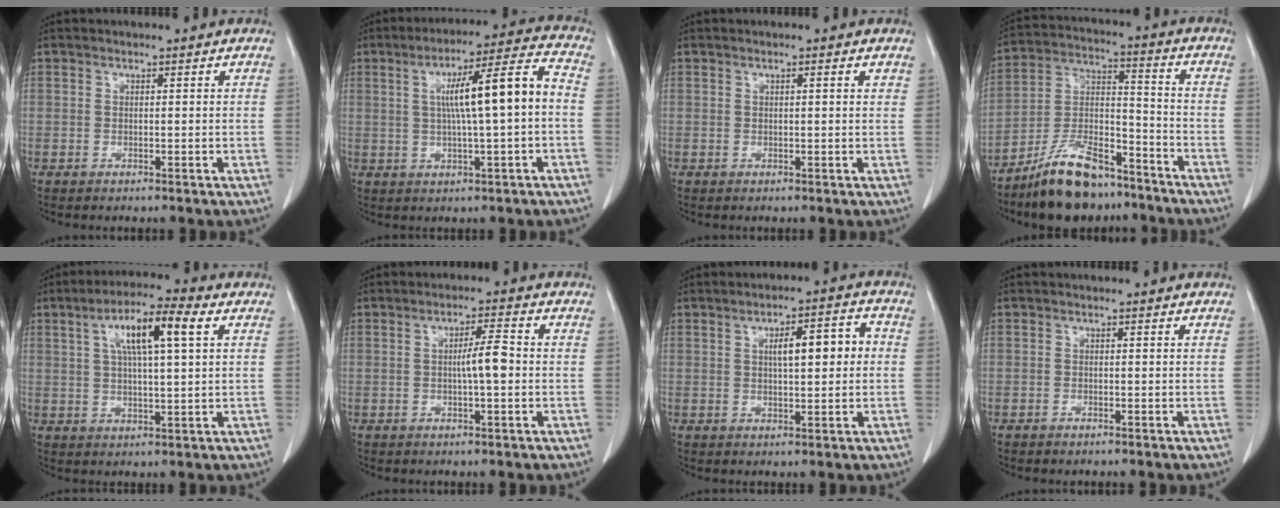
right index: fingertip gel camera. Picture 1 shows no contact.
{"total": 11.6, "force": [0.3, 0.4, 11.6], "torque": [-0.184, 0.022, 0.004]}
{"total": 1.1, "force": [0.6, 0.1, 1.0], "torque": [-0.017, 0.002, 0.005]}
{"total": 13.5, "force": [-10.5, 4.5, 7.1], "torque": [-0.139, 0.011, -0.192]}
{"total": 9.9, "force": [3.4, 1.3, 9.2], "torque": [-0.166, 0.020, 0.055]}
{"total": 4.2, "force": [-0.2, 0.3, 4.2], "torque": [-0.069, 0.007, -0.003]}
{"total": 6.8, "force": [0.8, 1.7, 6.5], "torque": [-0.101, 0.021, 0.014]}
{"total": 0.7, "force": [-0.6, 0.2, 0.3], "torque": [-0.010, -0.001, -0.008]}